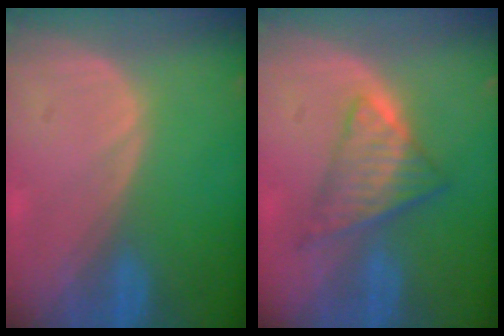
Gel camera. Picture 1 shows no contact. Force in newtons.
{"total": 7.0, "press": 6.1, "slide": 3.5}